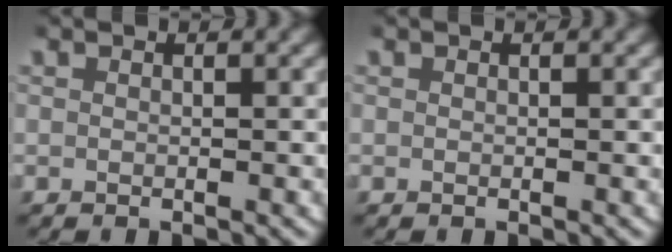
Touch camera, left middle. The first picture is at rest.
{"total": 0.0}